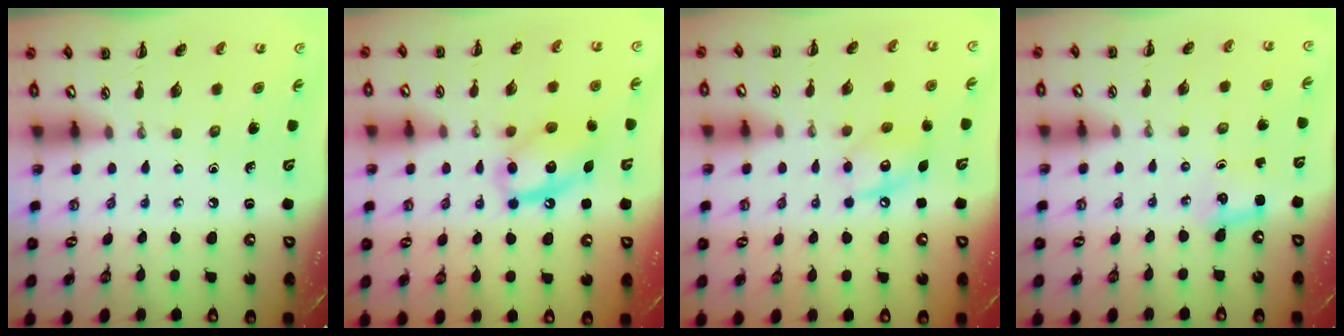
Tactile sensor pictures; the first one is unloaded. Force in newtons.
{"total": 13.3, "press": 13.1, "slide": 2.4}
{"total": 9.7, "press": 9.7, "slide": 1.2}
{"total": 3.5, "press": 3.3, "slide": 0.9}